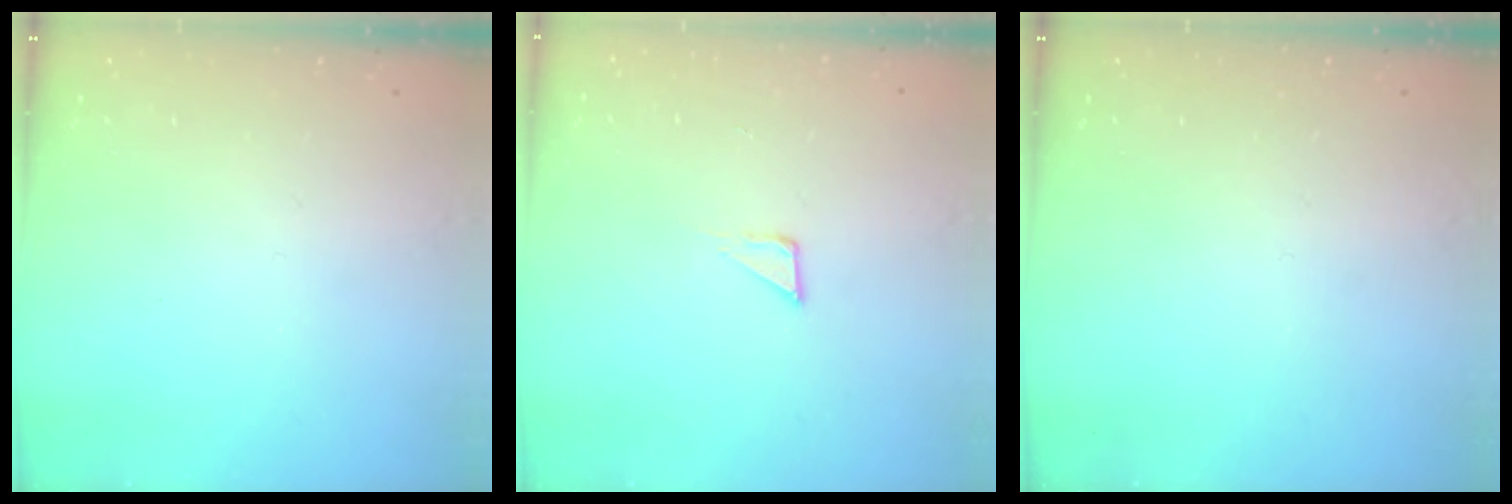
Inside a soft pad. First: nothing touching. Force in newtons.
{"total": 2.3, "press": 2.3, "slide": 0.1}
{"total": 0.0}